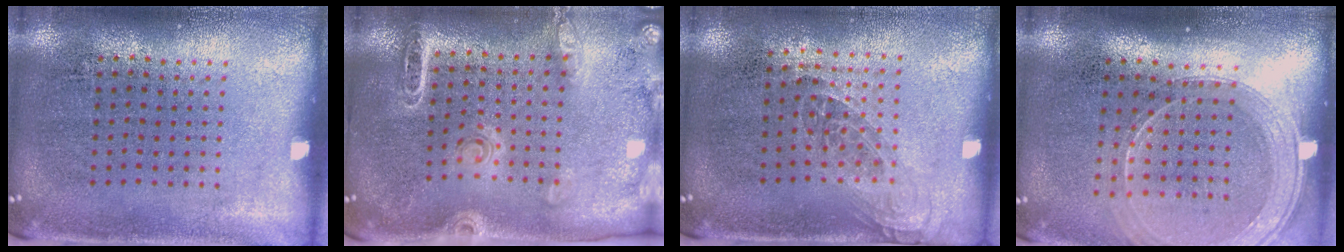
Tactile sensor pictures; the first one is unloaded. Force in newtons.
{"total": 1.7, "press": 1.7, "slide": 0.1}
{"total": 1.2, "press": 1.0, "slide": 0.7}
{"total": 1.9, "press": 1.7, "slide": 0.8}